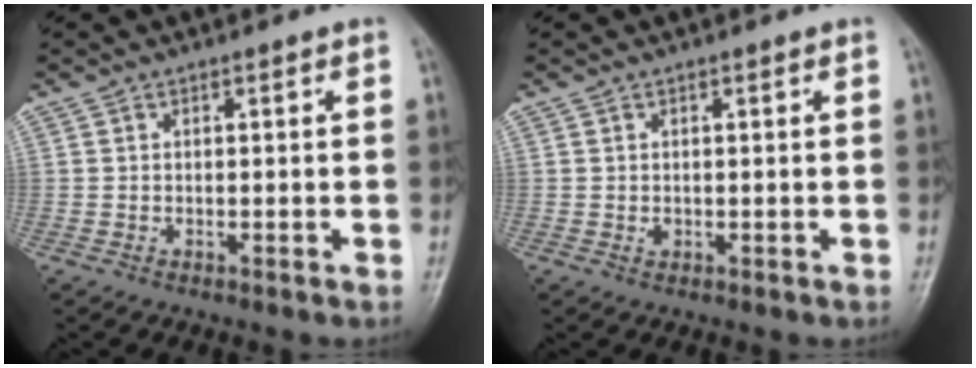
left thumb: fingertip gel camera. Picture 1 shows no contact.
{"total": 0.9, "force": [0.1, 0.7, 0.6], "torque": [-0.005, 0.000, 0.004]}